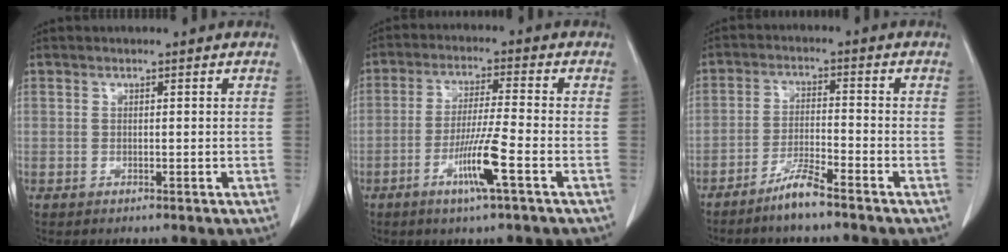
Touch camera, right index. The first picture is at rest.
{"total": 7.8, "force": [-3.4, -0.6, 7.0], "torque": [-0.133, -0.013, -0.067]}
{"total": 5.0, "force": [-4.1, -0.1, 3.0], "torque": [-0.060, -0.011, -0.082]}